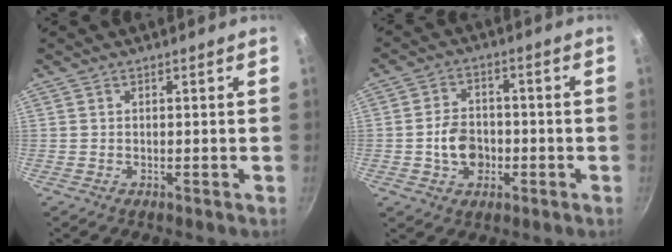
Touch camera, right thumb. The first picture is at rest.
{"total": 7.5, "force": [-1.8, 5.7, 4.6], "torque": [-0.058, 0.019, -0.033]}